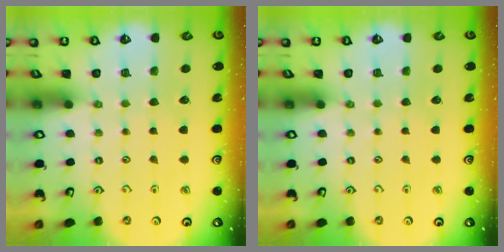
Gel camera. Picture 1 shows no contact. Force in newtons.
{"total": 0.0}